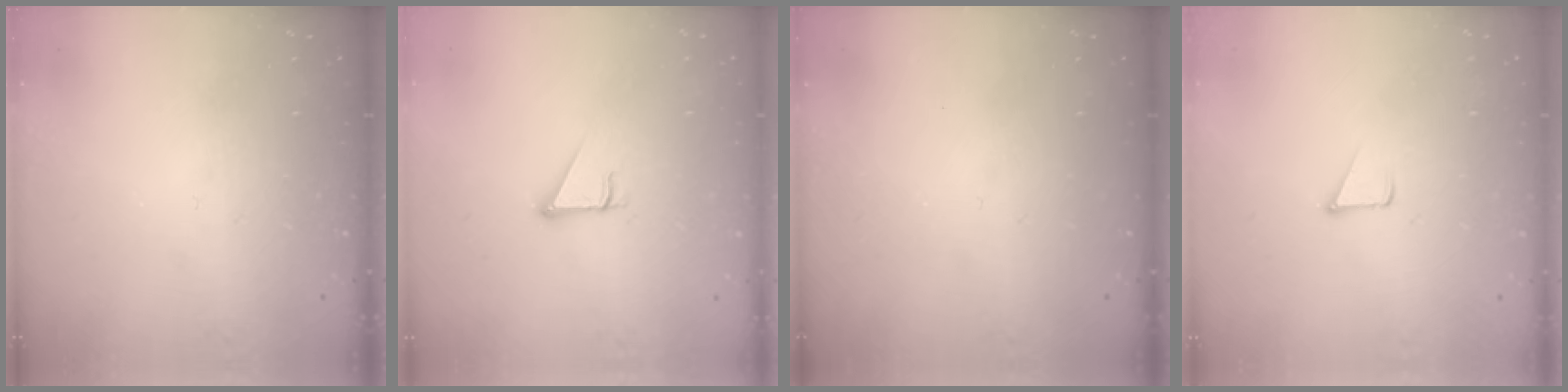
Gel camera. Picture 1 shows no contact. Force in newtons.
{"total": 2.9, "press": 2.8, "slide": 0.2}
{"total": 0.0}
{"total": 1.7, "press": 1.7, "slide": 0.1}